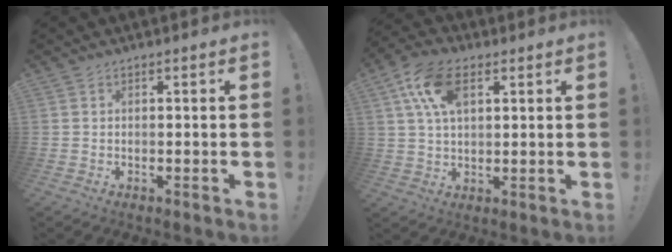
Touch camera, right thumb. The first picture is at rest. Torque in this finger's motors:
{"motor_torque": [1.50, 1.11, 0.57, -0.51, 0.09]}